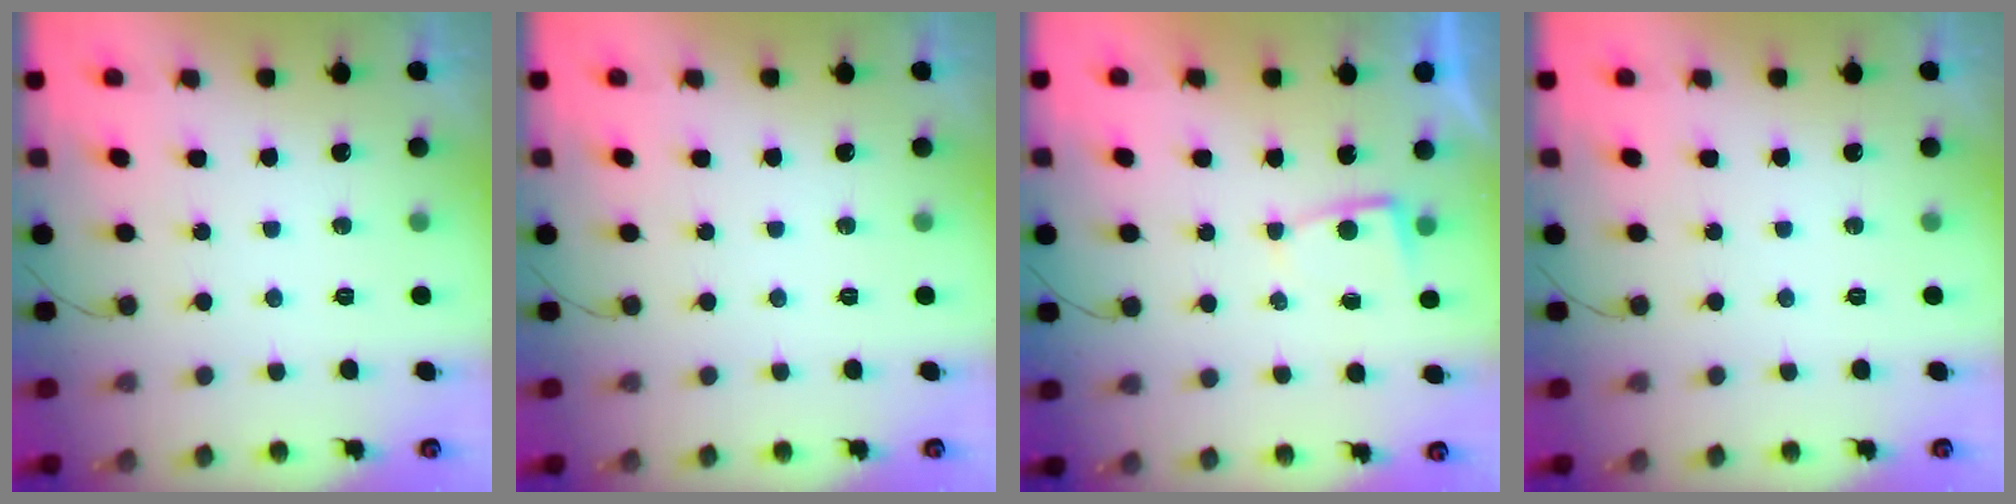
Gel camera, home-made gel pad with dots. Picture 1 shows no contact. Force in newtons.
{"total": 0.0}
{"total": 2.3, "press": 2.2, "slide": 0.4}
{"total": 0.0}